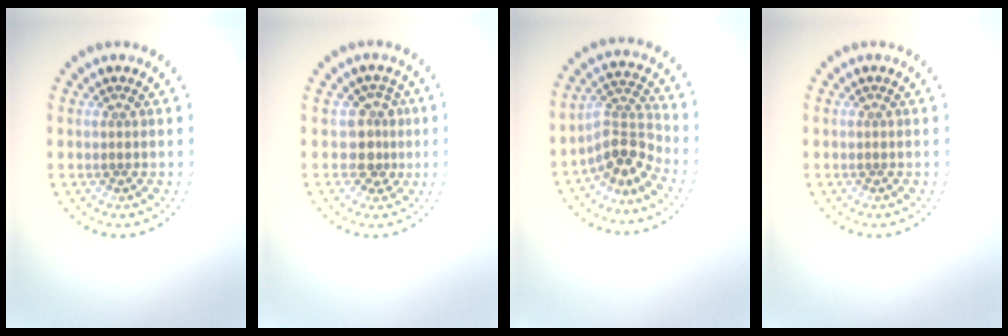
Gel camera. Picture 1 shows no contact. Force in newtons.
{"total": 2.4, "press": 1.8, "slide": 1.7}
{"total": 3.7, "press": 2.7, "slide": 2.5}
{"total": 0.0}